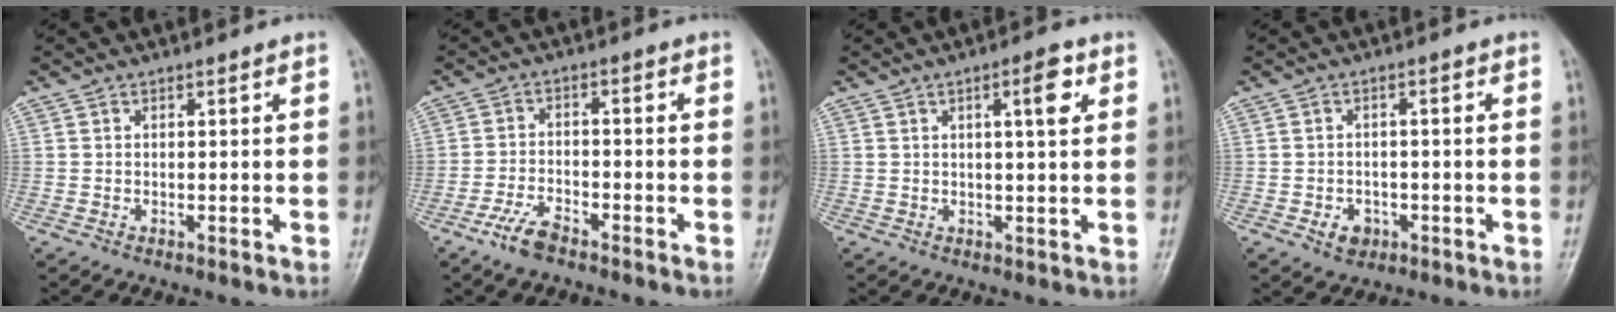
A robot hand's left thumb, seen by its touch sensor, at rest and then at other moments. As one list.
[{"total": 5.0, "force": [-3.6, 1.9, 2.9], "torque": [-0.064, 0.018, -0.072]}, {"total": 4.7, "force": [1.8, 1.2, 4.2], "torque": [-0.061, -0.001, 0.027]}, {"total": 3.7, "force": [-1.5, 2.9, 1.7], "torque": [-0.014, 0.010, -0.020]}]